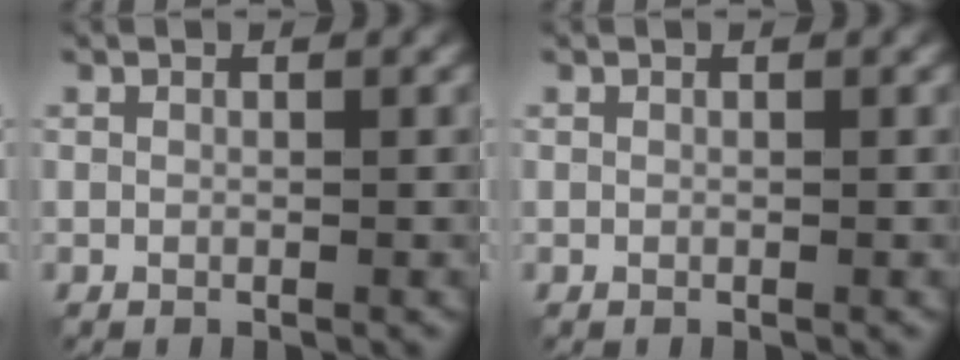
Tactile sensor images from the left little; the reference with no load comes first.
{"total": 0.0}